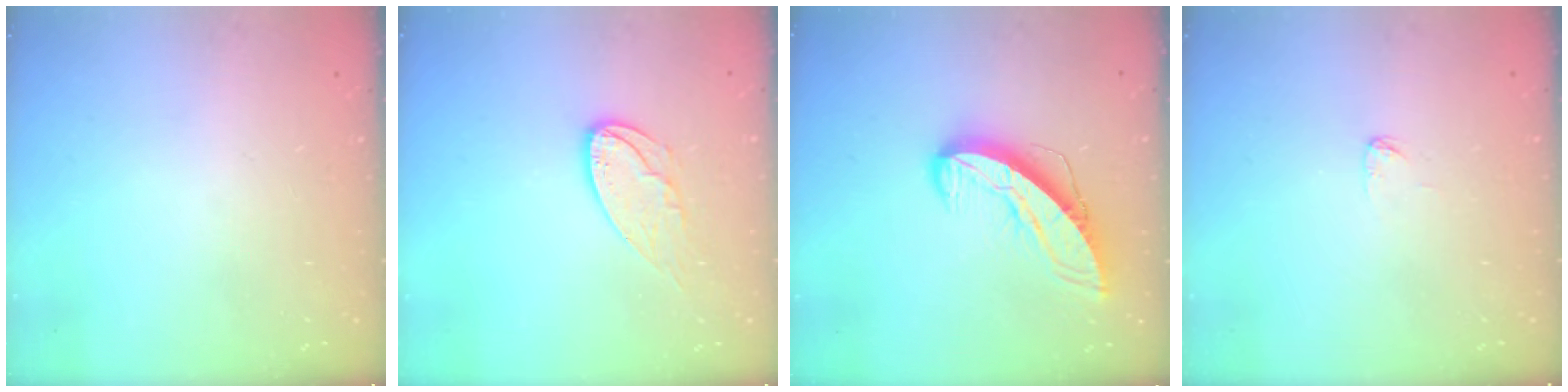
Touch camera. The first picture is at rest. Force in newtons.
{"total": 10.1, "press": 10.1, "slide": 0.6}
{"total": 11.2, "press": 11.1, "slide": 1.0}
{"total": 2.9, "press": 2.9, "slide": 0.1}